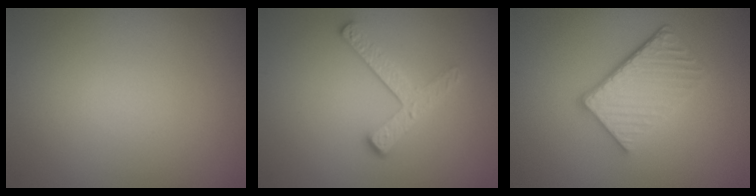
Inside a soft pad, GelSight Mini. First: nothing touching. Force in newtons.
{"total": 2.9, "press": 2.3, "slide": 1.7}
{"total": 5.2, "press": 3.8, "slide": 3.5}